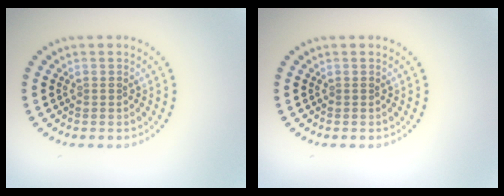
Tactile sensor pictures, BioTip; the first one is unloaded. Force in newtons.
{"total": 0.0}